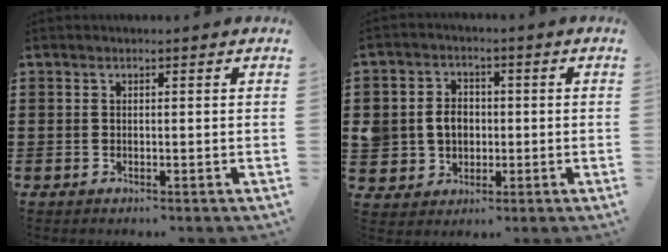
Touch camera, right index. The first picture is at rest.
{"total": 5.7, "force": [-0.2, 5.2, 2.2], "torque": [-0.068, 0.016, -0.005]}